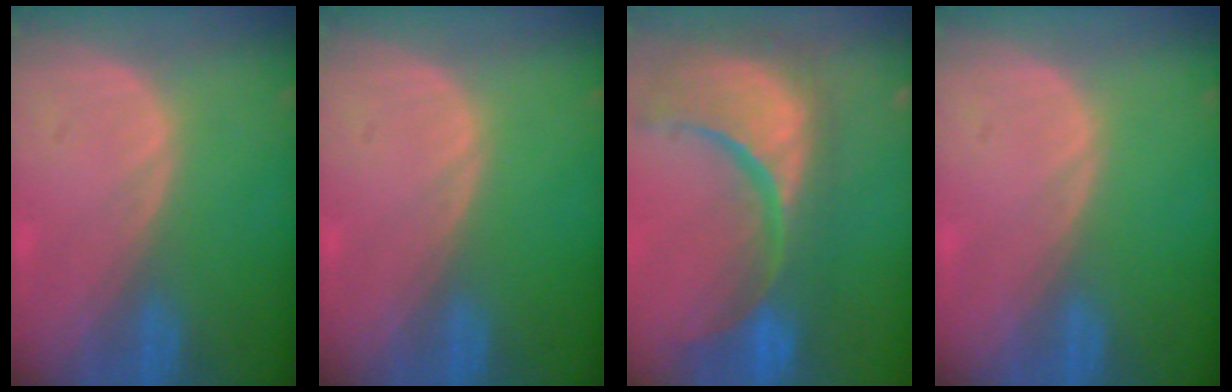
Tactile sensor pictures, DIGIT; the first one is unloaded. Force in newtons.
{"total": 0.0}
{"total": 15.4, "press": 12.1, "slide": 9.6}
{"total": 0.0}